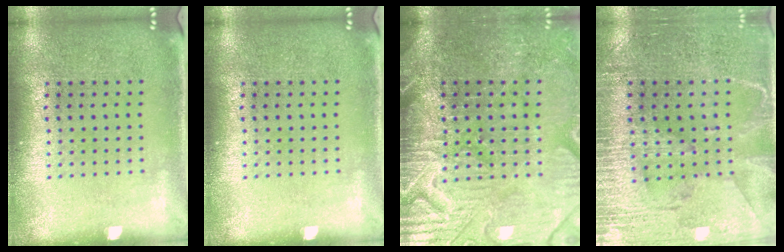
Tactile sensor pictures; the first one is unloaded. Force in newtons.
{"total": 0.0}
{"total": 4.3, "press": 4.0, "slide": 1.6}
{"total": 3.3, "press": 2.8, "slide": 1.7}